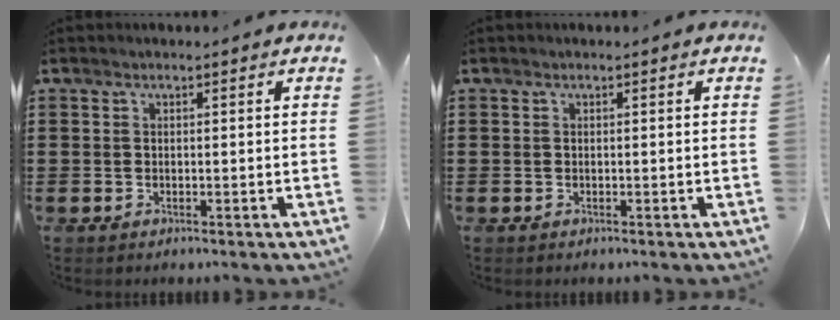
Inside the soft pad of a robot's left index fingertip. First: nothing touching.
{"total": 0.0}